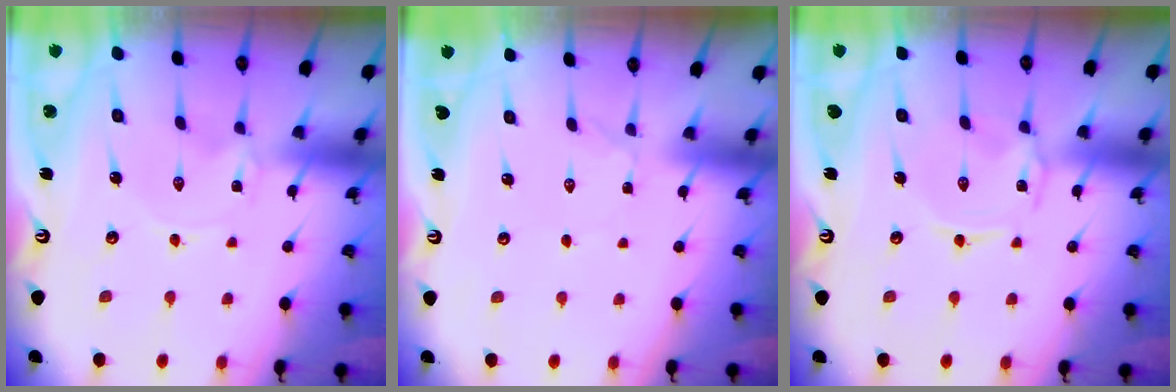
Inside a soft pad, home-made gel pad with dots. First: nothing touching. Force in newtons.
{"total": 1.4, "press": 1.4, "slide": 0.3}
{"total": 1.3, "press": 1.3, "slide": 0.2}